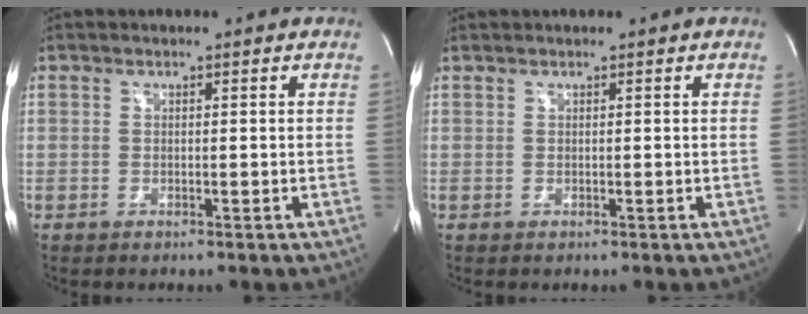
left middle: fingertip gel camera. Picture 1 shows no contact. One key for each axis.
{"total": 0.6, "fx": 0.6, "fy": -0.1, "fz": 0.2, "tx": -0.009, "ty": 0.013, "tz": 0.018}